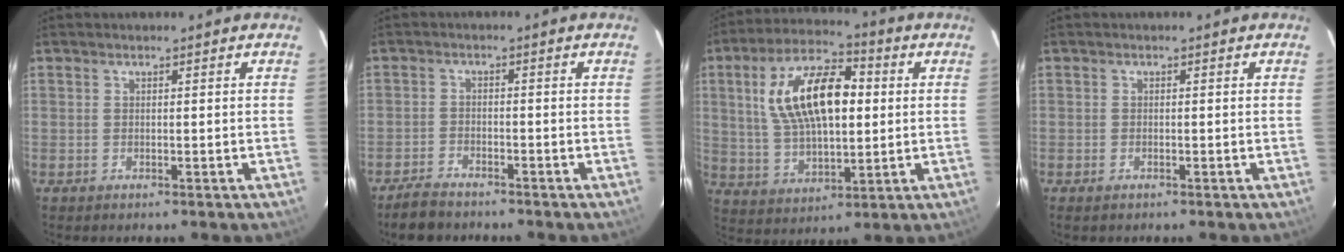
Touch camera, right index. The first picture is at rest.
{"total": 4.9, "force": [-4.3, 1.7, 1.5], "torque": [-0.053, 0.000, -0.078]}
{"total": 17.7, "force": [3.4, 8.5, 15.1], "torque": [-0.282, 0.024, 0.065]}
{"total": 1.1, "force": [-0.8, 0.5, 0.5], "torque": [-0.011, -0.003, -0.015]}